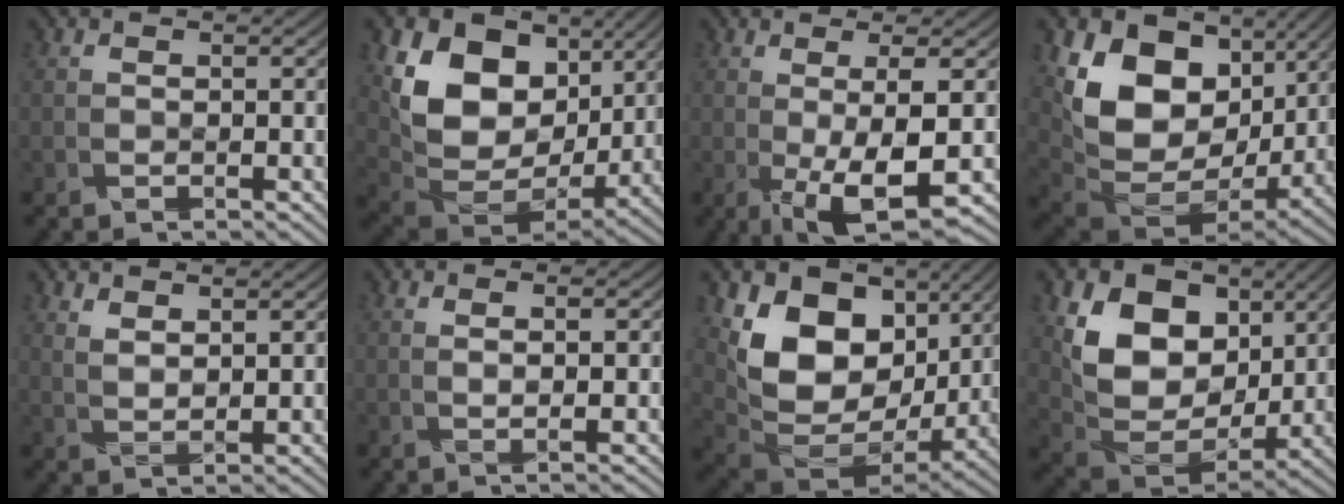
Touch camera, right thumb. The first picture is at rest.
{"total": 14.5, "force": [4.8, 10.4, 8.8], "torque": [-0.179, 0.000, 0.094]}
{"total": 7.4, "force": [-1.0, 1.6, 7.2], "torque": [-0.127, -0.004, -0.014]}
{"total": 15.8, "force": [4.7, 11.3, 10.0], "torque": [-0.211, -0.008, 0.106]}
{"total": 2.8, "force": [2.2, 0.6, 1.7], "torque": [-0.032, -0.005, 0.048]}
{"total": 2.5, "force": [0.3, 0.3, 2.5], "torque": [-0.044, 0.003, 0.003]}
{"total": 15.1, "force": [4.6, 10.8, 9.4], "torque": [-0.195, -0.007, 0.099]}
{"total": 12.7, "force": [4.3, 9.1, 7.6], "torque": [-0.156, -0.010, 0.076]}